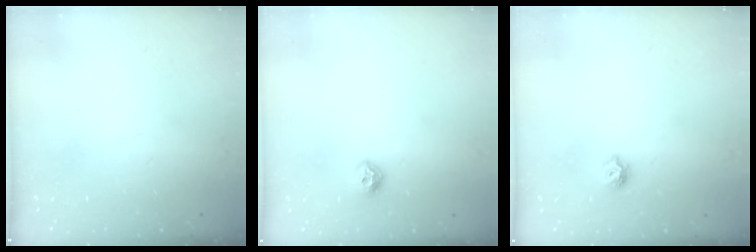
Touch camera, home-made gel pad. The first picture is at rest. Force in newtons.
{"total": 6.8, "press": 6.8, "slide": 0.3}
{"total": 6.5, "press": 6.5, "slide": 0.7}